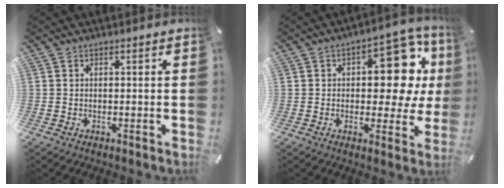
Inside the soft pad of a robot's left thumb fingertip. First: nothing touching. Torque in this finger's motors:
{"motor_torque": [0.49, 0.49, 0.37, -0.25, 0.06]}